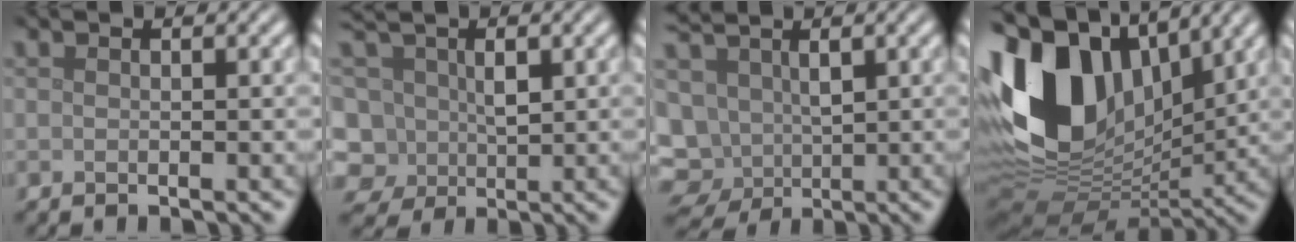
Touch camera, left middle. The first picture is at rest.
{"total": 5.6, "force": [0.1, 4.5, 3.3], "torque": [-0.080, 0.008, 0.006]}
{"total": 10.1, "force": [-2.0, 7.7, 6.2], "torque": [-0.139, -0.021, -0.005]}
{"total": 15.1, "force": [3.7, 9.8, 10.8], "torque": [-0.238, 0.021, 0.058]}